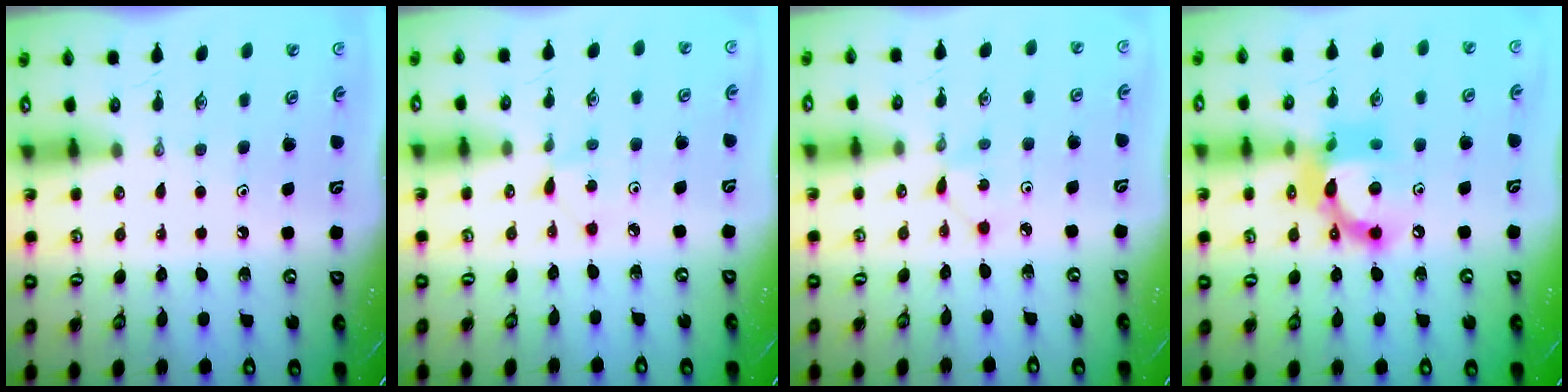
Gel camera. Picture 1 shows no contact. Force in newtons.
{"total": 2.6, "press": 2.5, "slide": 0.3}
{"total": 1.3, "press": 1.3, "slide": 0.1}
{"total": 13.7, "press": 13.7, "slide": 0.9}